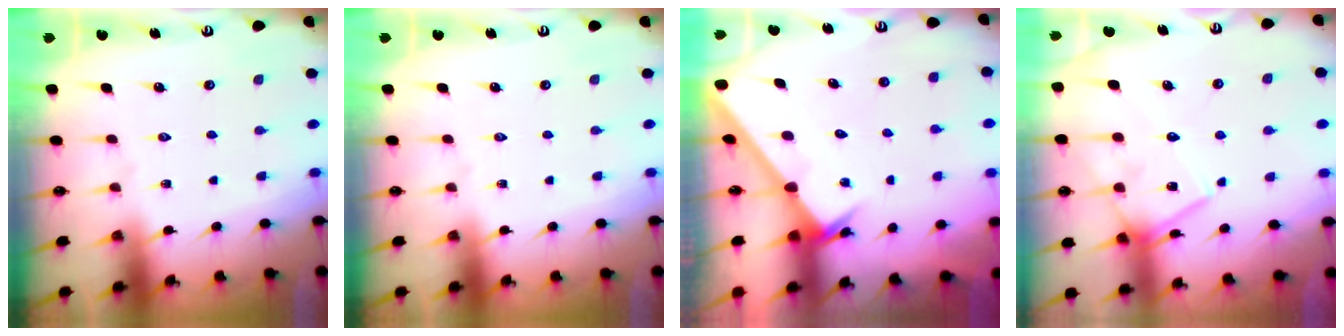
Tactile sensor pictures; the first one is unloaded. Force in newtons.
{"total": 0.0}
{"total": 2.6, "press": 2.6, "slide": 0.1}
{"total": 13.5, "press": 13.5, "slide": 0.9}